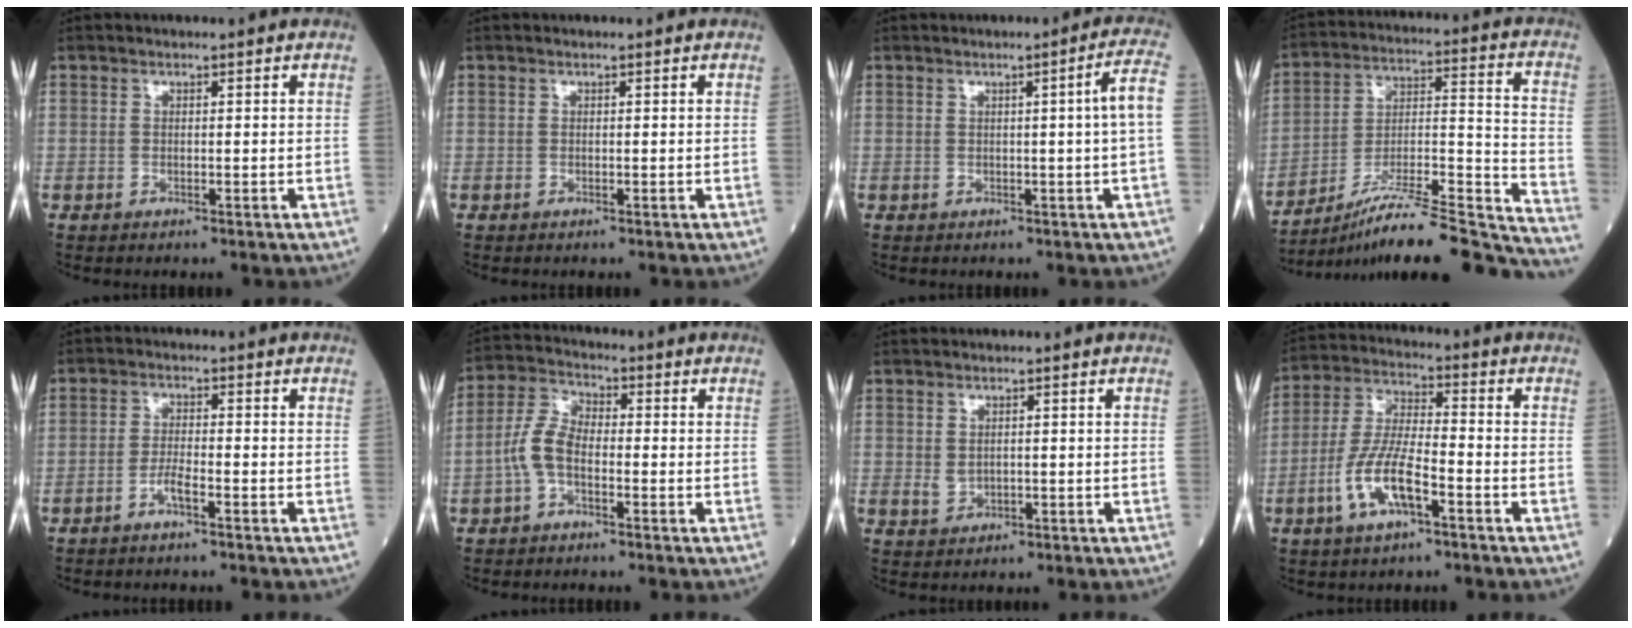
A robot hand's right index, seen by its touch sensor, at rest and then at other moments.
{"total": 0.0}
{"total": 4.2, "force": [0.0, -1.1, 4.1], "torque": [-0.053, 0.000, 0.001]}
{"total": 25.5, "force": [-22.7, 0.6, 11.6], "torque": [-0.132, 0.006, -0.352]}
{"total": 2.5, "force": [-1.7, 0.1, 1.9], "torque": [-0.037, 0.001, -0.034]}
{"total": 5.7, "force": [-1.7, 2.9, 4.6], "torque": [-0.105, 0.012, -0.040]}
{"total": 1.8, "force": [0.2, 1.3, 1.2], "torque": [-0.026, -0.001, 0.011]}
{"total": 9.6, "force": [-4.0, 2.6, 8.3], "torque": [-0.174, 0.001, -0.076]}